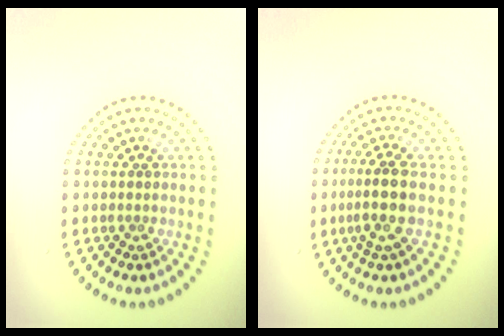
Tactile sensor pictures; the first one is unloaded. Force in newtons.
{"total": 3.1, "press": 2.6, "slide": 1.7}